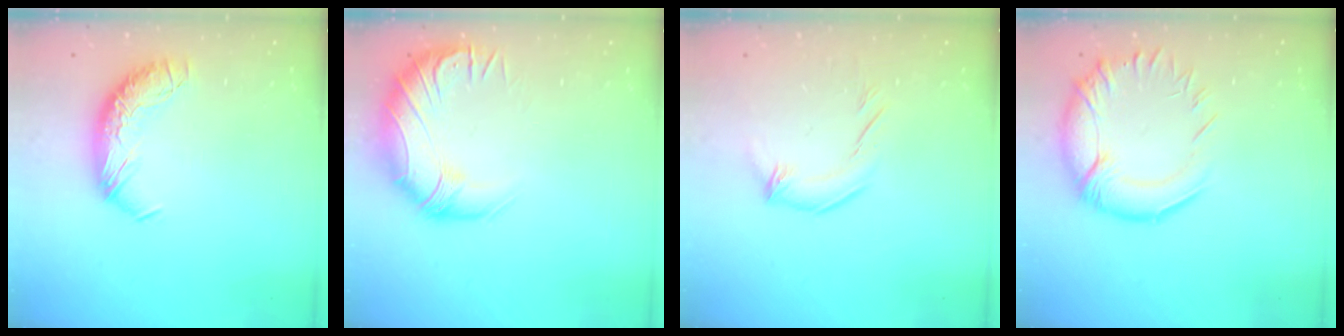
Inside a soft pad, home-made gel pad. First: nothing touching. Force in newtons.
{"total": 2.9, "press": 0.4, "slide": 2.9}
{"total": 2.3, "press": 2.3, "slide": 0.6}
{"total": 5.1, "press": 3.6, "slide": 3.6}